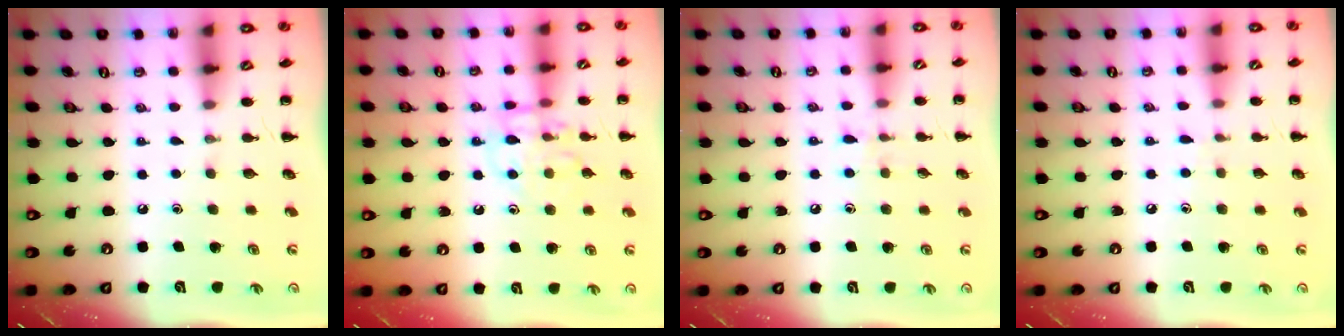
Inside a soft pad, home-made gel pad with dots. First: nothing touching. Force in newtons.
{"total": 11.1, "press": 11.1, "slide": 0.5}
{"total": 6.8, "press": 6.5, "slide": 2.1}
{"total": 4.2, "press": 3.8, "slide": 1.8}